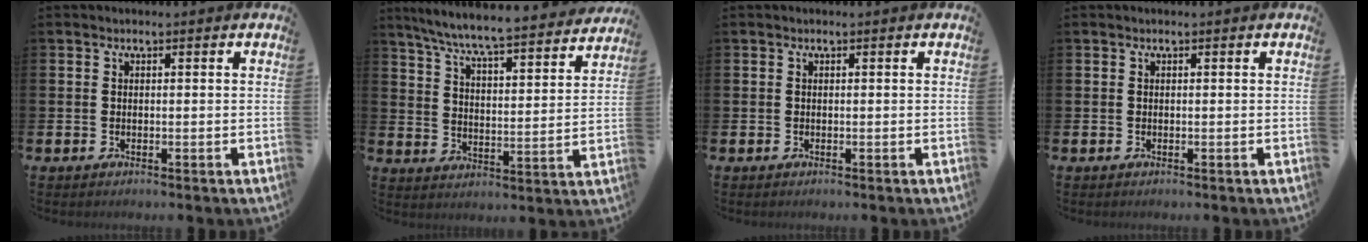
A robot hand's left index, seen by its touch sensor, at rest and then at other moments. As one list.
[{"total": 7.3, "force": [6.8, 0.1, 2.6], "torque": [-0.081, -0.055, 0.115]}, {"total": 0.0}, {"total": 0.0}]